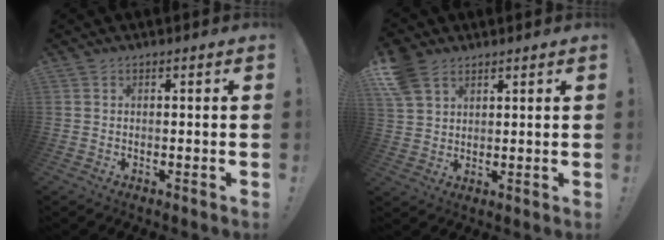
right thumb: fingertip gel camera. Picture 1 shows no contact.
{"total": 8.2, "force": [5.2, 5.4, 3.5], "torque": [-0.076, -0.016, 0.106]}